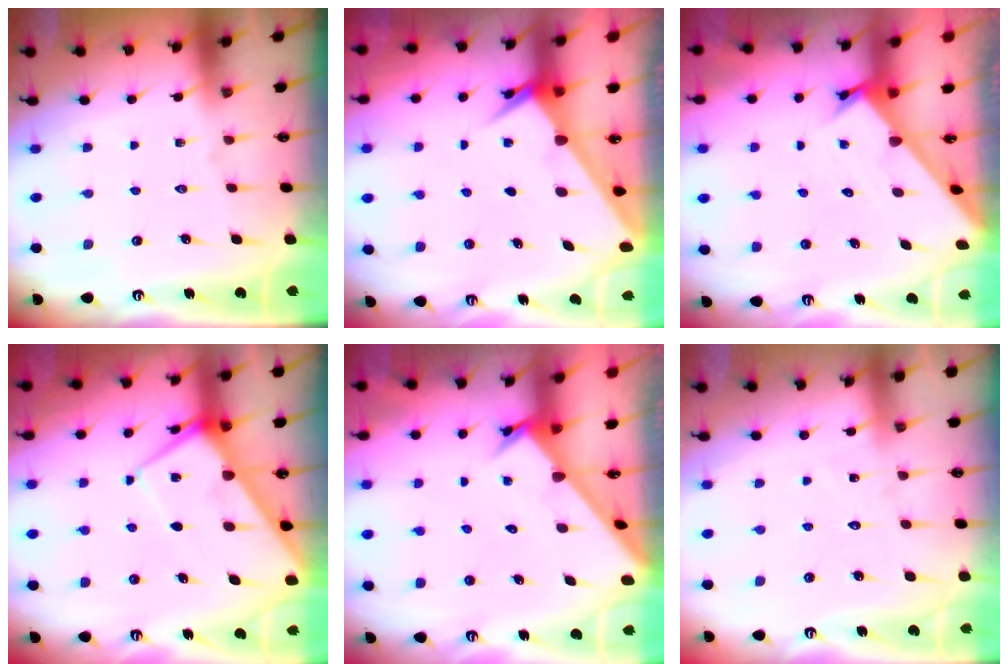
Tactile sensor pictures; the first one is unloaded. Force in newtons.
{"total": 2.5, "press": 2.5, "slide": 0.2}
{"total": 2.1, "press": 2.1, "slide": 0.2}
{"total": 7.9, "press": 7.8, "slide": 0.8}
{"total": 2.6, "press": 2.6, "slide": 0.3}
{"total": 6.2, "press": 6.2, "slide": 0.5}